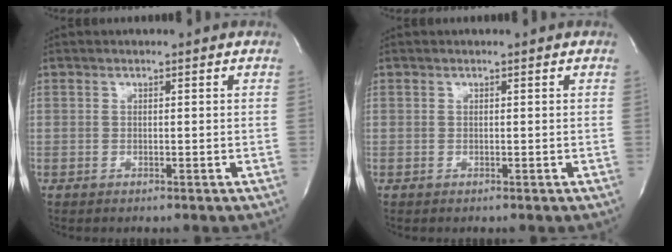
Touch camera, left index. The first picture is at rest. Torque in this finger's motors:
{"motor_torque": [-0.01, 0.01, 0.00, 0.00]}